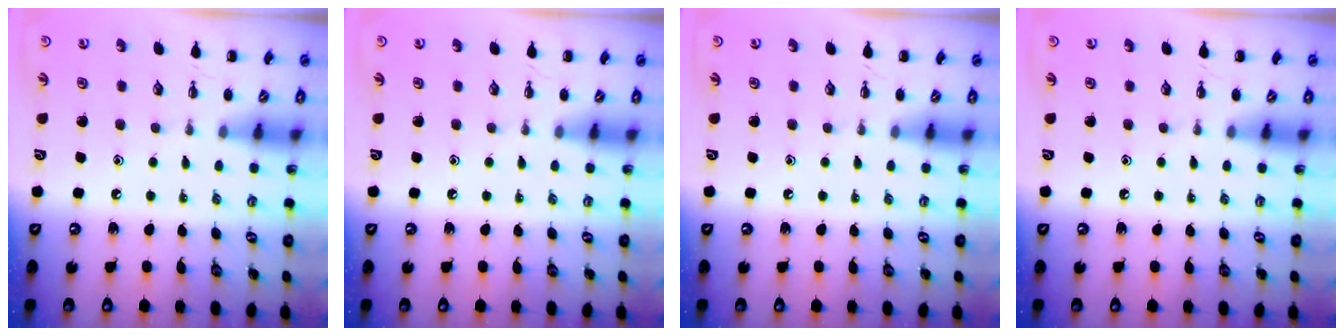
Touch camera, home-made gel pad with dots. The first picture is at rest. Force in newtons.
{"total": 0.0}
{"total": 0.0}
{"total": 0.0}